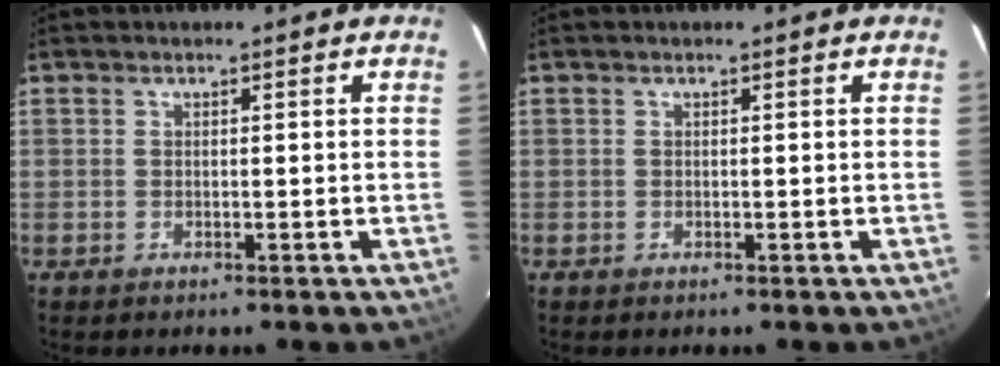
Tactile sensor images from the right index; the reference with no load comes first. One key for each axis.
{"total": 0.0}